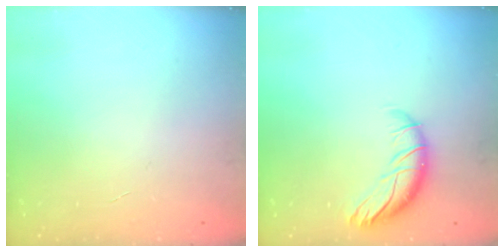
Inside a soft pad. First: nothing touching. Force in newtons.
{"total": 9.5, "press": 9.4, "slide": 0.8}